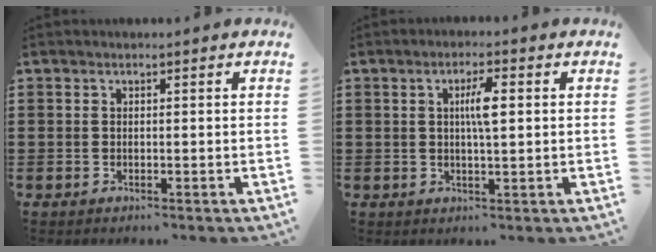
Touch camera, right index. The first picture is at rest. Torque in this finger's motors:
{"motor_torque": [0.39, -0.36, 0.22, 0.08]}